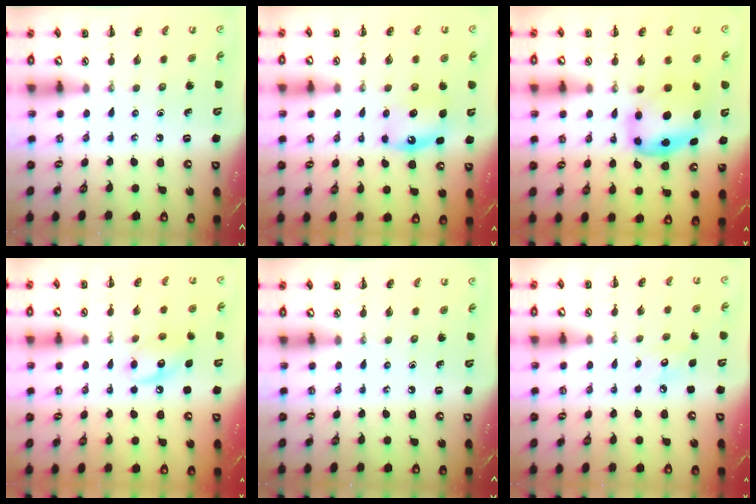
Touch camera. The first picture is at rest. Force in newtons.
{"total": 5.4, "press": 5.2, "slide": 1.2}
{"total": 6.2, "press": 6.0, "slide": 1.4}
{"total": 9.7, "press": 9.7, "slide": 0.7}
{"total": 0.0}
{"total": 4.8, "press": 4.7, "slide": 1.3}